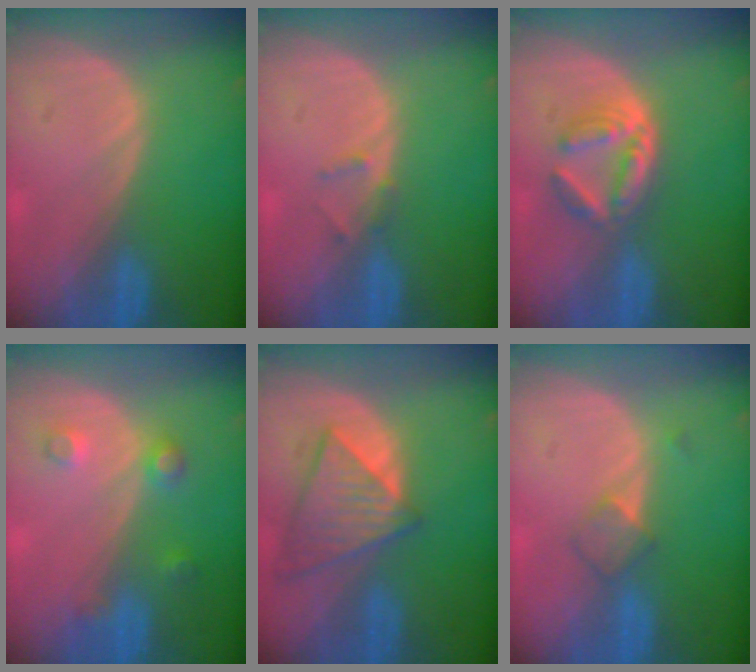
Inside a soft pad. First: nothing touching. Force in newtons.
{"total": 1.3, "press": 1.1, "slide": 0.8}
{"total": 6.3, "press": 5.4, "slide": 3.1}
{"total": 3.6, "press": 3.3, "slide": 1.3}
{"total": 7.8, "press": 7.0, "slide": 3.4}
{"total": 3.0, "press": 2.7, "slide": 1.2}